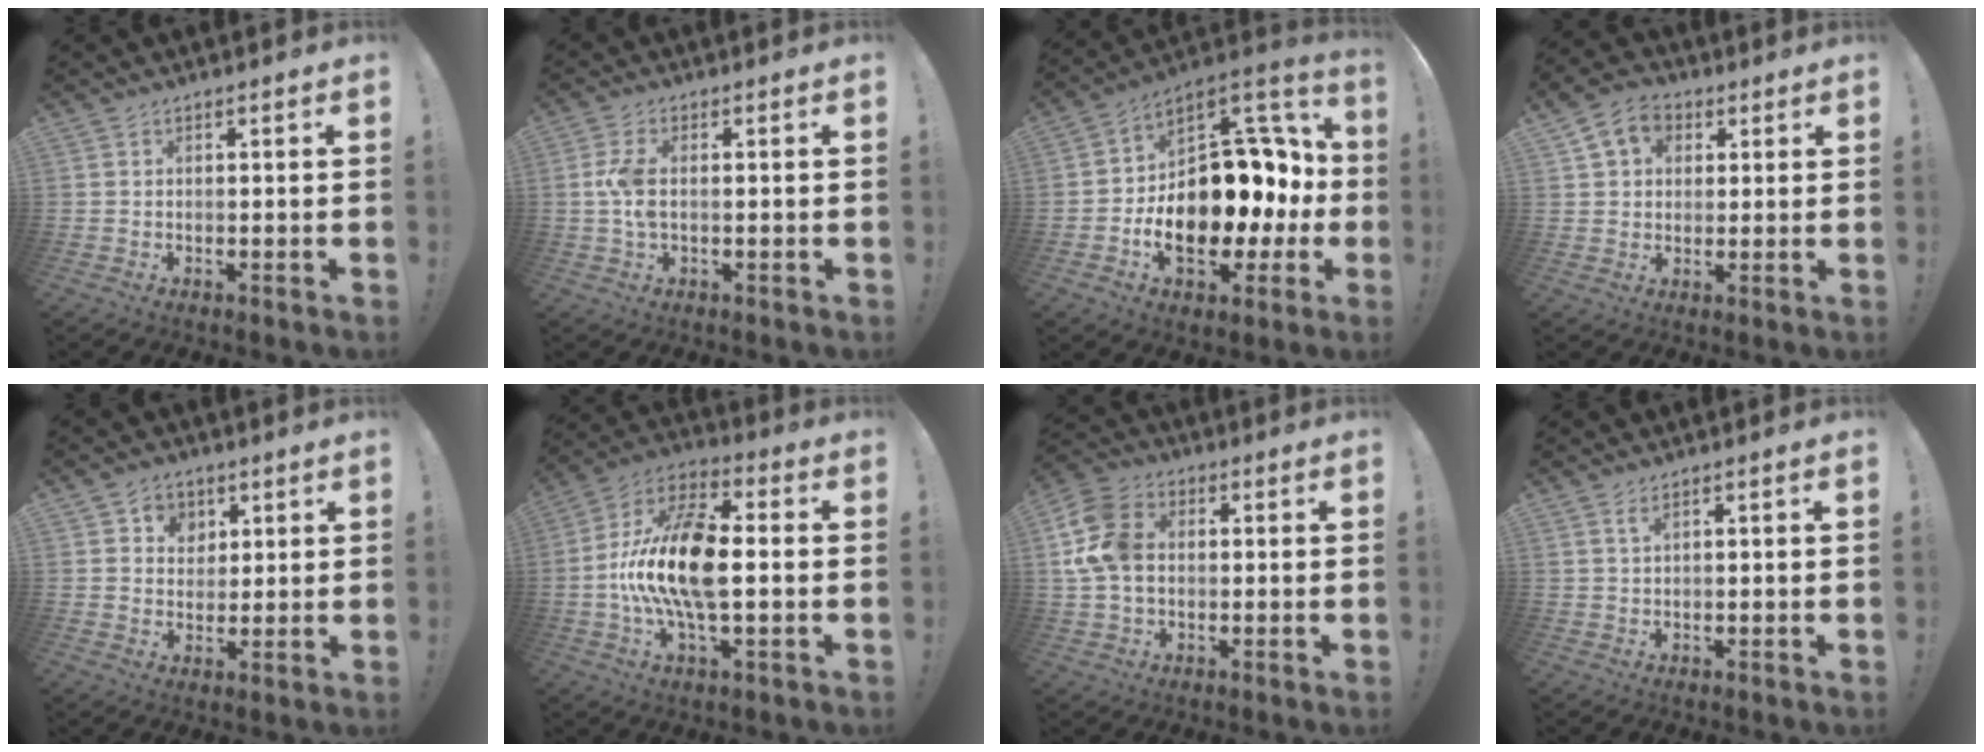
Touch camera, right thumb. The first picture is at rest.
{"total": 6.1, "force": [-0.2, 2.8, 5.4], "torque": [-0.109, 0.000, -0.006]}
{"total": 19.2, "force": [-3.1, 12.3, 14.5], "torque": [-0.199, -0.003, -0.030]}
{"total": 9.3, "force": [3.7, 7.4, 4.3], "torque": [-0.068, -0.004, 0.075]}
{"total": 6.3, "force": [2.7, 5.6, 1.1], "torque": [-0.005, -0.019, 0.049]}
{"total": 18.8, "force": [-0.9, 8.3, 16.8], "torque": [-0.309, 0.003, -0.013]}
{"total": 13.7, "force": [1.0, 10.1, 9.2], "torque": [-0.187, 0.009, 0.020]}
{"total": 2.0, "force": [1.3, 0.5, 1.4], "torque": [-0.022, -0.002, 0.022]}